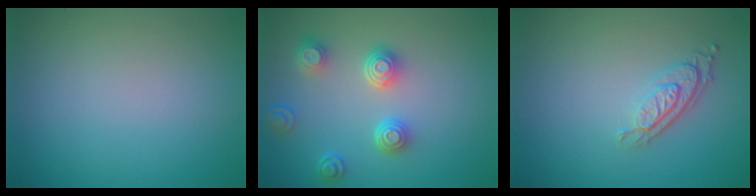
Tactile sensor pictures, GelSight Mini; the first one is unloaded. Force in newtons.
{"total": 4.3, "press": 3.5, "slide": 2.5}
{"total": 2.9, "press": 2.0, "slide": 2.0}